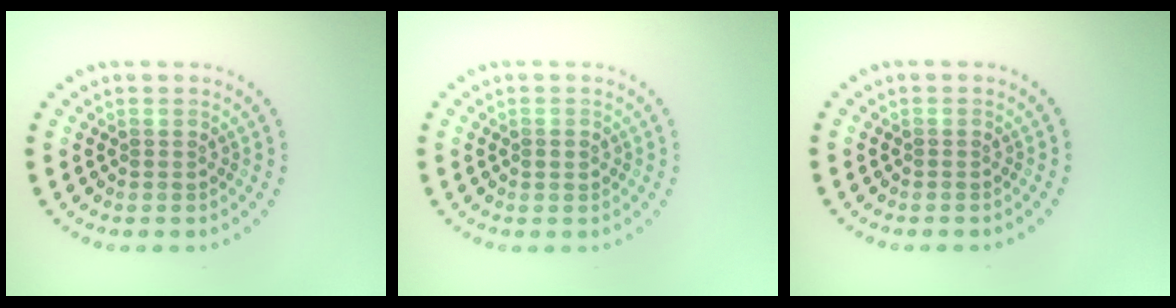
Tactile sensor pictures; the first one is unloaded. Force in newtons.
{"total": 1.1, "press": 1.1, "slide": 0.1}
{"total": 0.0}